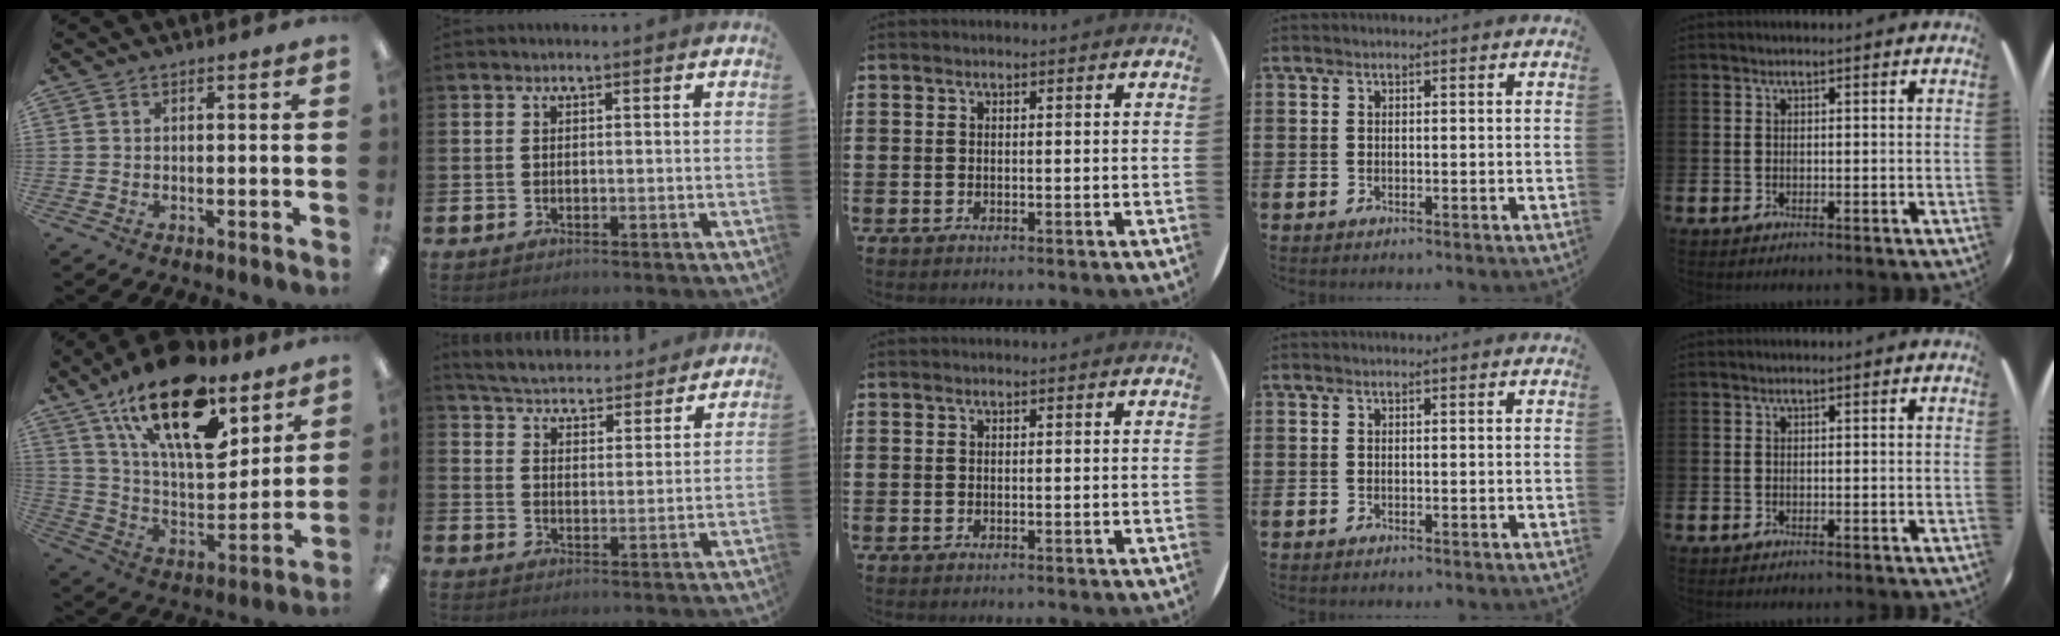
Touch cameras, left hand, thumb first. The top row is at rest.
{"thumb": {"total": 23.2, "force": [14.7, 9.8, 15.0], "torque": [-0.263, -0.081, 0.255]}, "index": {"total": 5.4, "force": [5.3, 0.8, 0.4], "torque": [-0.026, -0.044, 0.090]}}